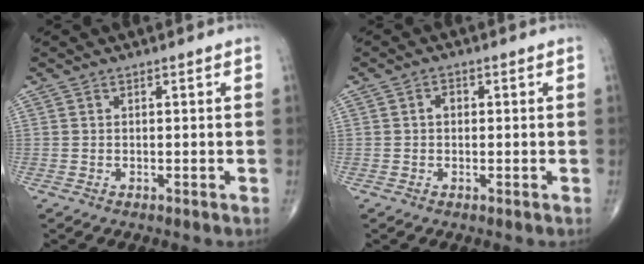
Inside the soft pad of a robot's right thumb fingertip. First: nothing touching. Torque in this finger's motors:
{"motor_torque": [-0.26, 0.47, 0.12, -0.07, 0.00]}